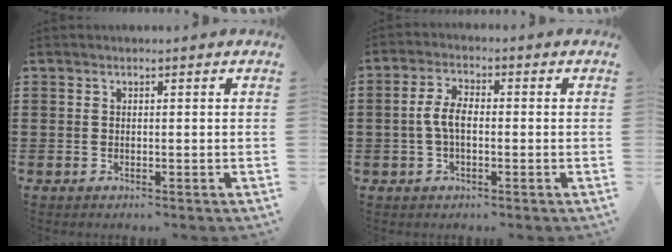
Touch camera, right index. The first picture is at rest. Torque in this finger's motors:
{"motor_torque": [0.61, -0.42, 0.21, 0.11]}